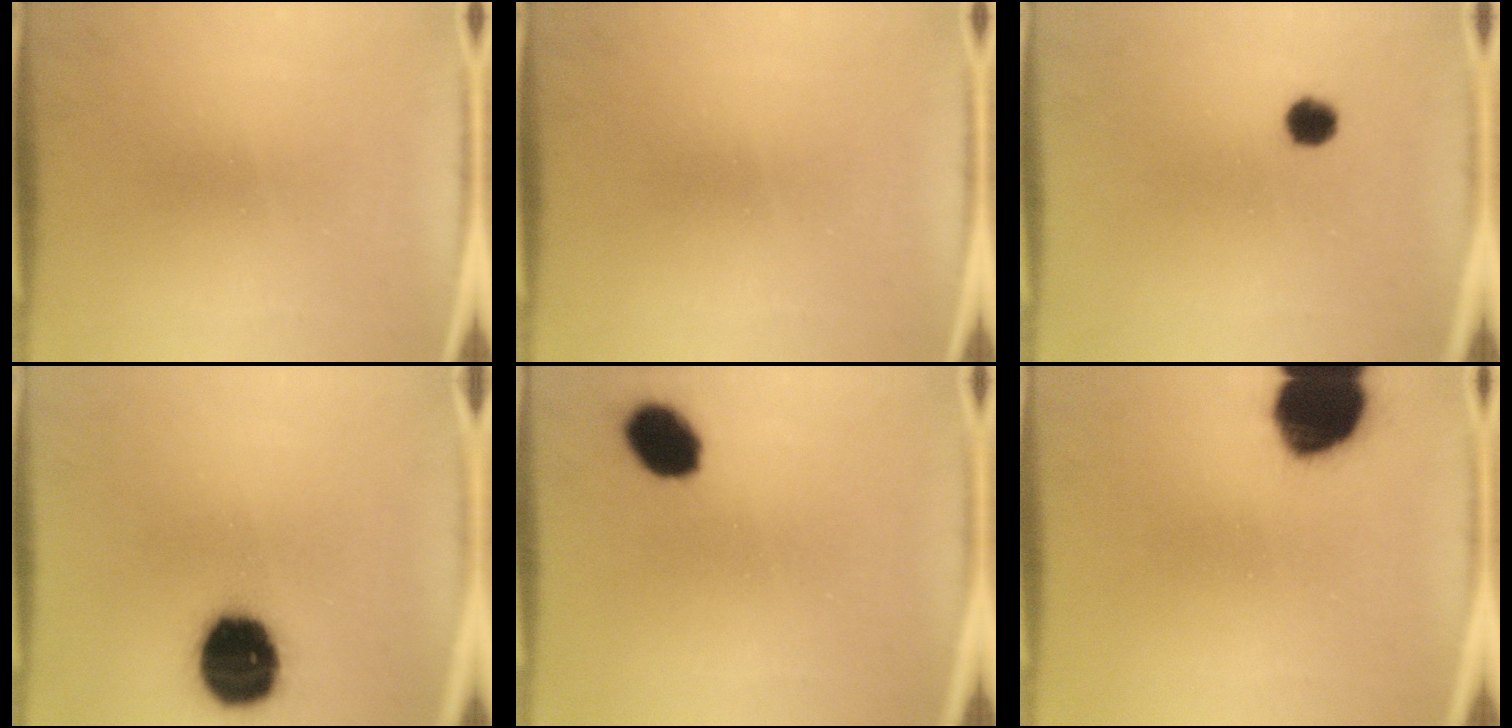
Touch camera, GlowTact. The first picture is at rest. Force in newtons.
{"total": 0.0}
{"total": 3.1}
{"total": 18.1}
{"total": 8.4}
{"total": 18.2}